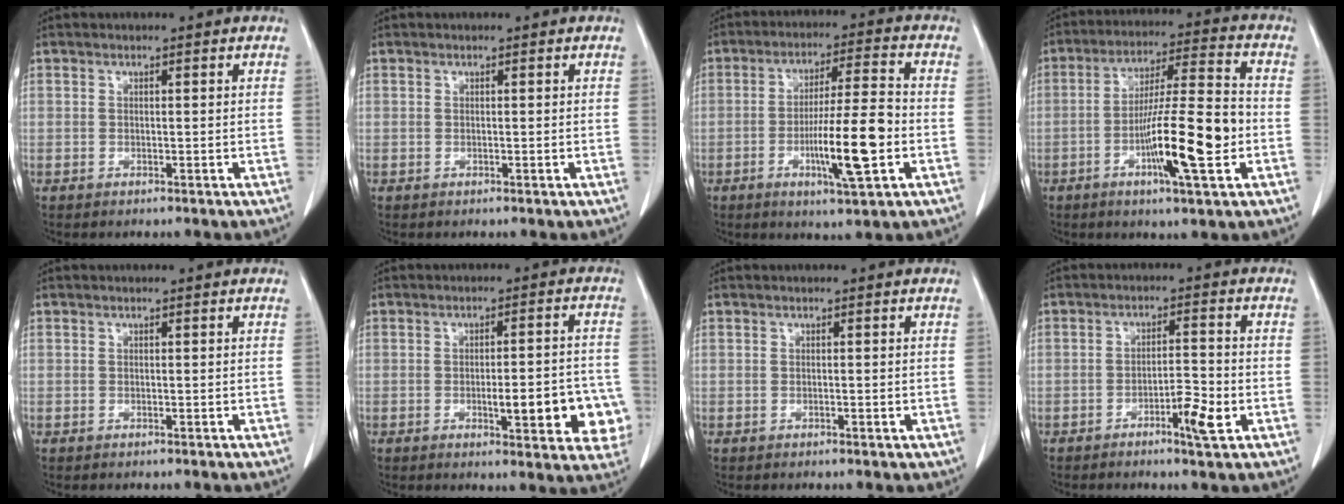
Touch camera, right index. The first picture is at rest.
{"total": 0.0}
{"total": 11.9, "force": [-3.3, 0.6, 11.4], "torque": [-0.195, -0.003, -0.056]}
{"total": 14.2, "force": [-3.8, 1.1, 13.7], "torque": [-0.236, 0.000, -0.066]}
{"total": 0.0}
{"total": 10.9, "force": [-3.2, 2.9, 10.1], "torque": [-0.106, 0.012, -0.034]}
{"total": 0.7, "force": [-0.3, 0.3, 0.5], "torque": [-0.010, -0.001, -0.001]}
{"total": 5.1, "force": [-2.3, 0.7, 4.5], "torque": [-0.070, 0.001, -0.037]}